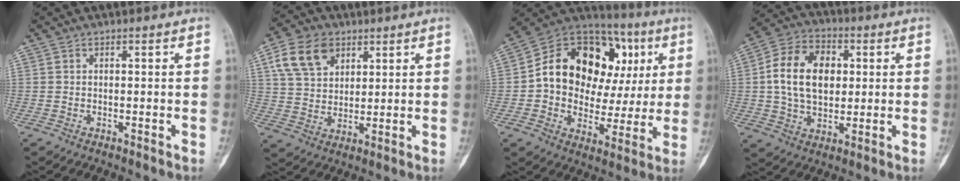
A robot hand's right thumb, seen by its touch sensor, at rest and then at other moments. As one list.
[{"total": 10.9, "force": [5.1, 7.6, 6.0], "torque": [-0.093, -0.008, 0.099]}, {"total": 24.2, "force": [4.8, 16.7, 16.9], "torque": [-0.211, 0.042, 0.078]}, {"total": 14.7, "force": [1.9, 10.1, 10.5], "torque": [-0.155, 0.010, 0.028]}]